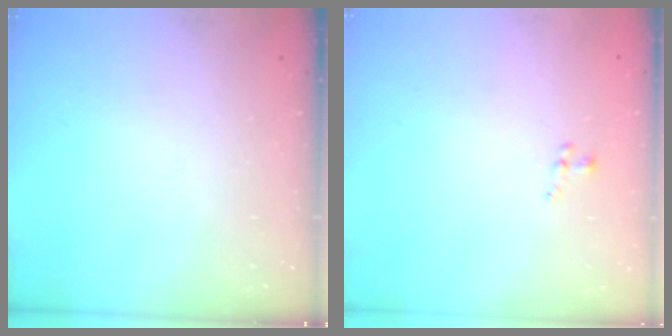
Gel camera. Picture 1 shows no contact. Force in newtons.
{"total": 0.8, "press": 0.6, "slide": 0.6}